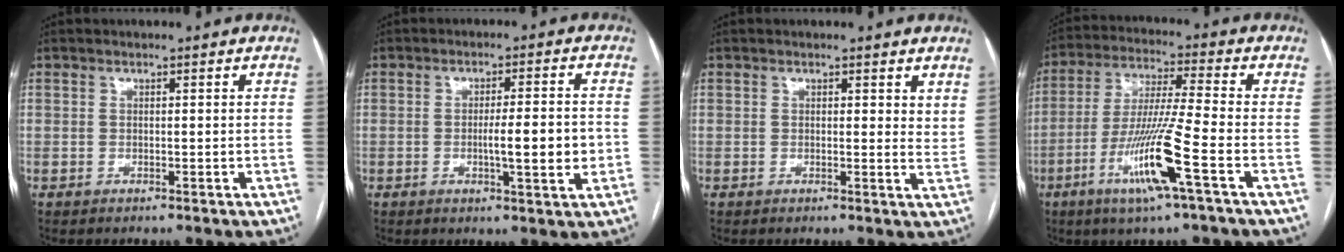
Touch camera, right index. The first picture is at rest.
{"total": 7.3, "force": [-1.2, 0.7, 7.2], "torque": [-0.112, -0.003, -0.017]}
{"total": 2.7, "force": [2.1, 1.0, 1.4], "torque": [-0.015, -0.012, 0.016]}
{"total": 12.8, "force": [-5.3, -0.9, 11.6], "torque": [-0.234, -0.019, -0.104]}